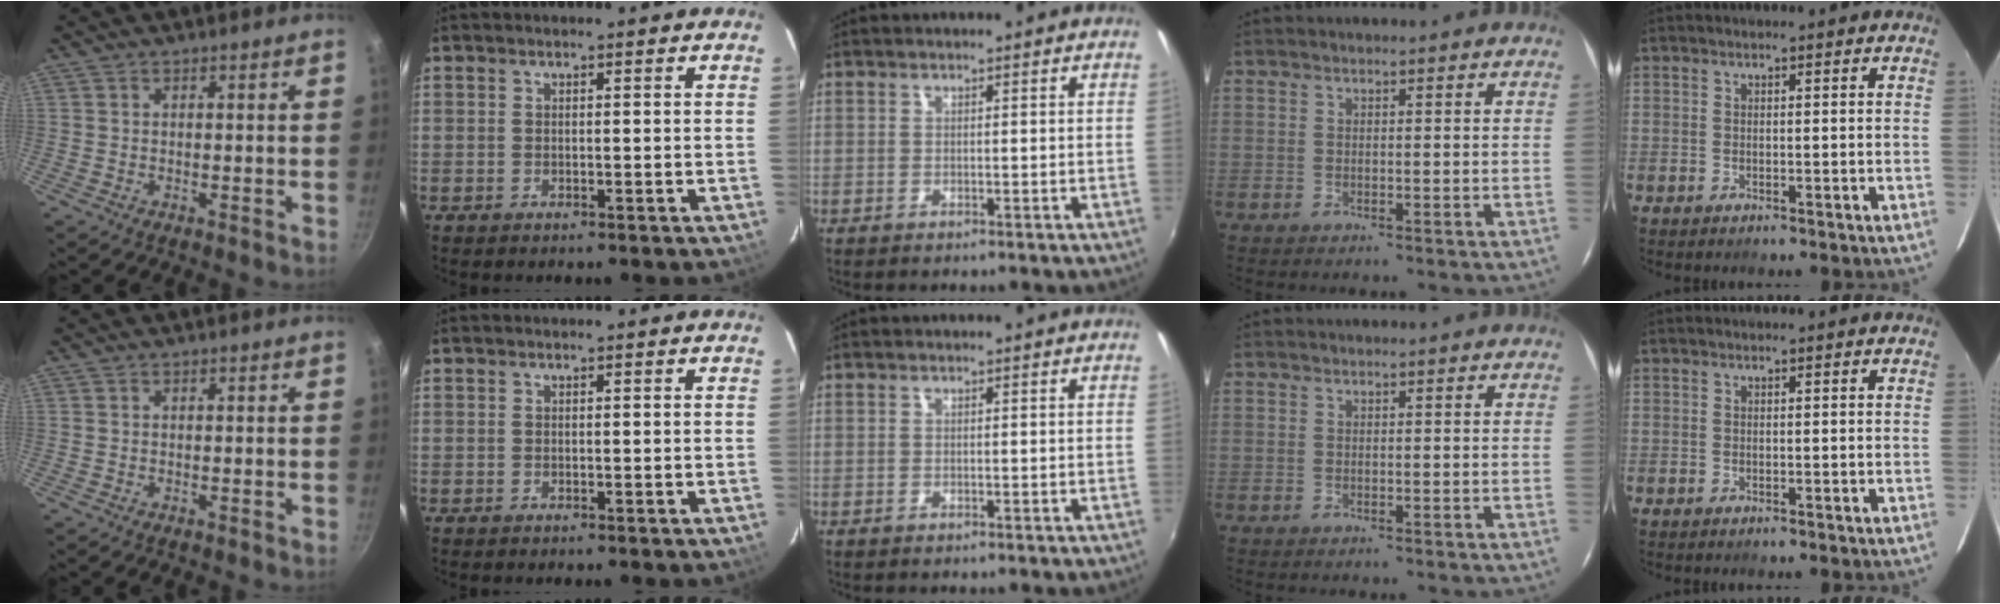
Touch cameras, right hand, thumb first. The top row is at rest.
{}